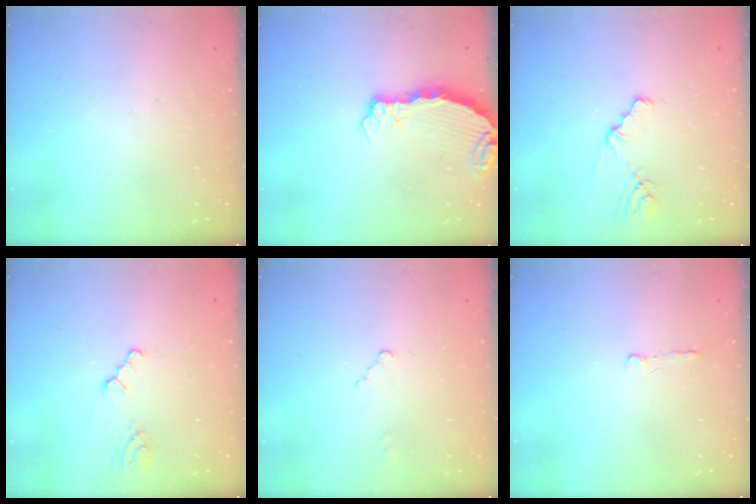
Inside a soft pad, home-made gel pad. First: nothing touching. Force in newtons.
{"total": 3.9, "press": 3.9, "slide": 0.4}
{"total": 2.1, "press": 2.1, "slide": 0.2}
{"total": 1.2, "press": 1.1, "slide": 0.2}
{"total": 2.3, "press": 2.3, "slide": 0.4}
{"total": 2.0, "press": 2.0, "slide": 0.5}